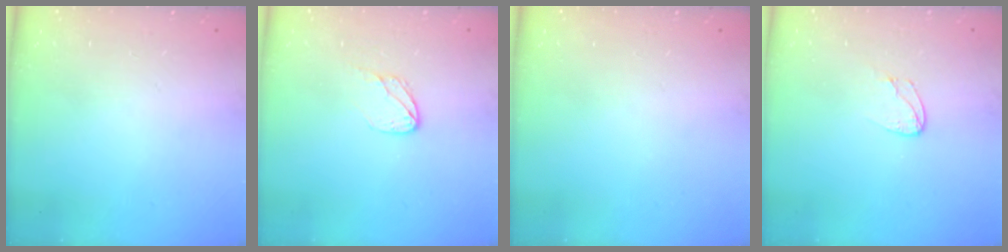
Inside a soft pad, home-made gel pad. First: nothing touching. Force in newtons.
{"total": 6.6, "press": 6.6, "slide": 0.5}
{"total": 0.0}
{"total": 5.0, "press": 4.9, "slide": 0.4}